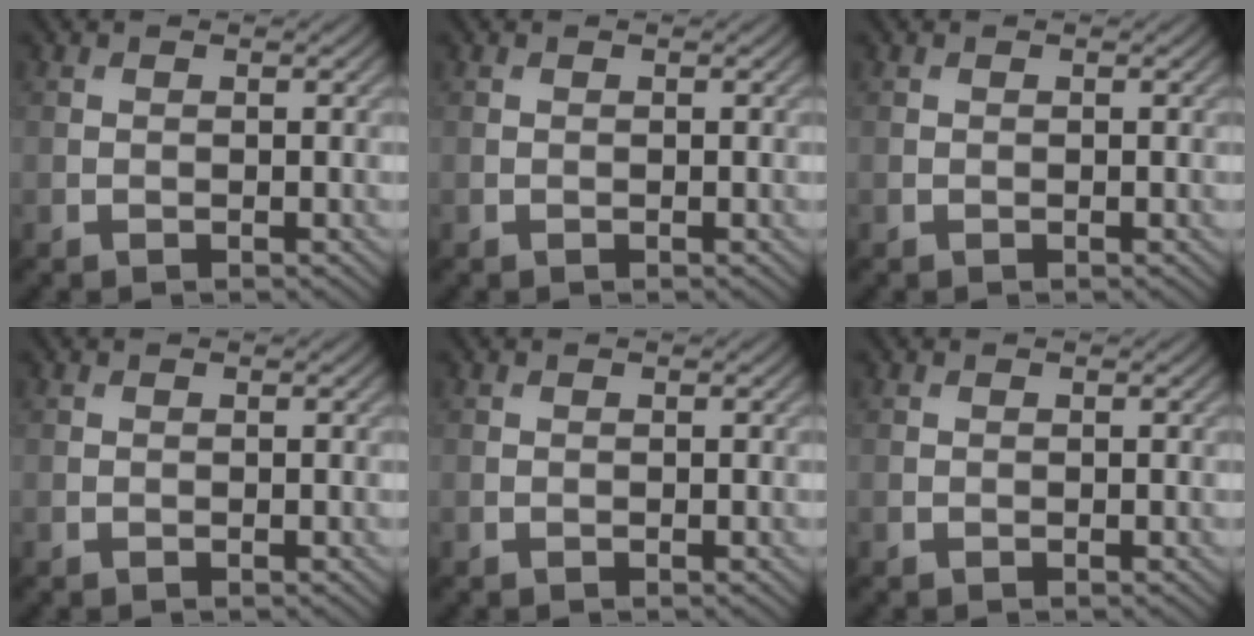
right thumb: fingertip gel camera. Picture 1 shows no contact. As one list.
[{"total": 0.0}, {"total": 0.0}, {"total": 0.0}, {"total": 0.0}, {"total": 0.0}]